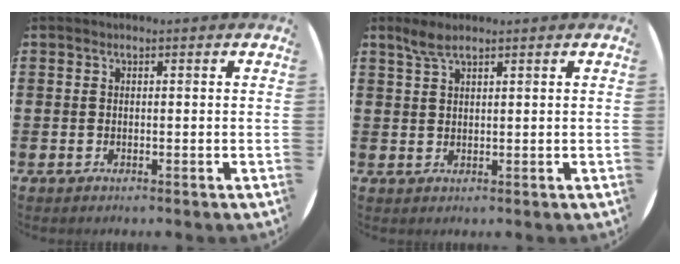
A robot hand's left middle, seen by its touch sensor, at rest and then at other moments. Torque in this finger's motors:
{"motor_torque": [0.15, -0.01, 0.03, 0.01]}